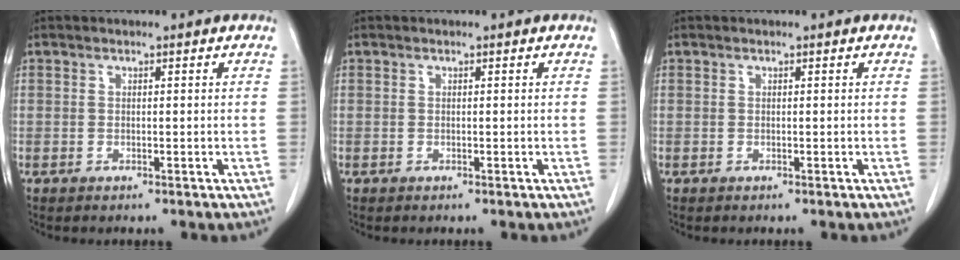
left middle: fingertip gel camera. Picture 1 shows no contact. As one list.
[{"total": 0.0}, {"total": 0.0}]